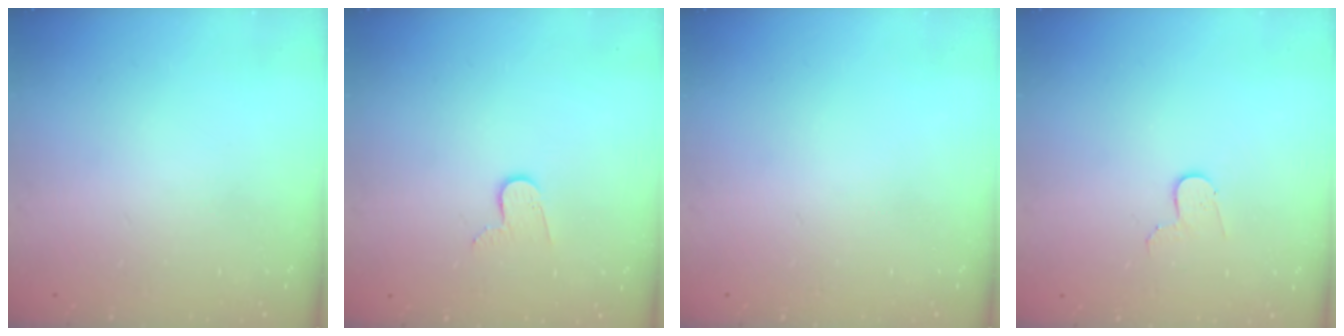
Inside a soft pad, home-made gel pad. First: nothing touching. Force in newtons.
{"total": 6.0, "press": 6.0, "slide": 0.5}
{"total": 0.0}
{"total": 3.3, "press": 3.3, "slide": 0.3}